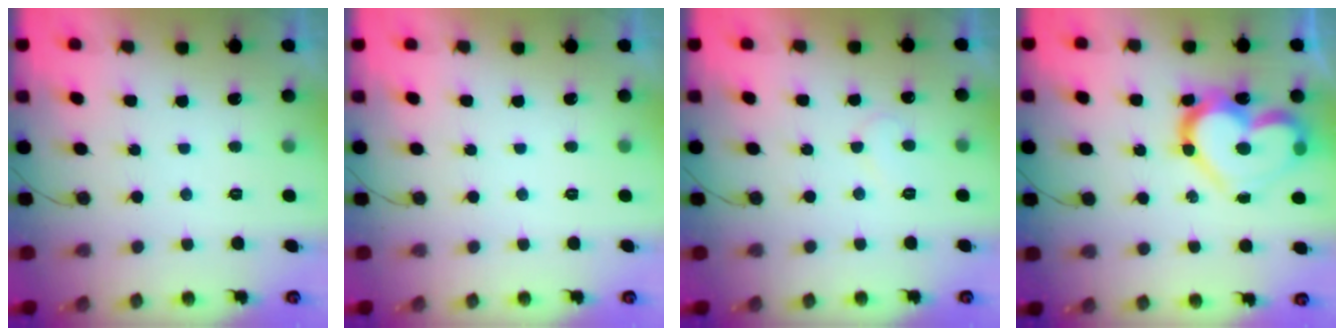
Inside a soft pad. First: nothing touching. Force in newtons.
{"total": 0.0}
{"total": 6.9, "press": 6.9, "slide": 0.5}
{"total": 19.2, "press": 19.1, "slide": 2.1}